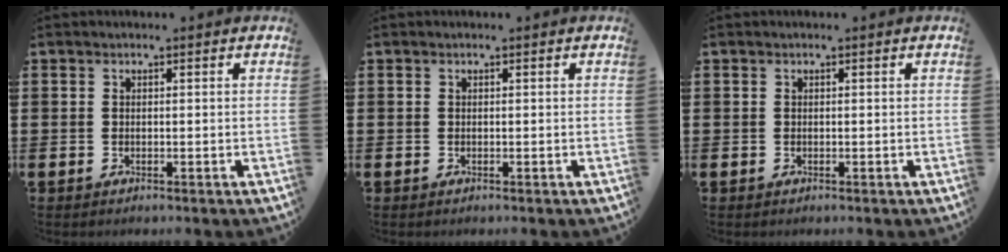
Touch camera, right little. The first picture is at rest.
{"total": 0.0}
{"total": 0.0}